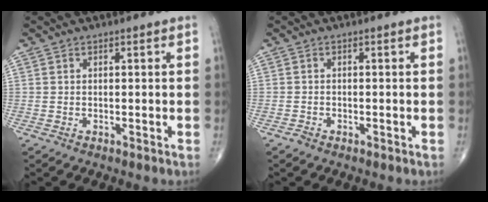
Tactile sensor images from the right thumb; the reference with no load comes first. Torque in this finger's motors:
{"motor_torque": [-0.06, 0.22, 0.13, 0.14, -0.02]}